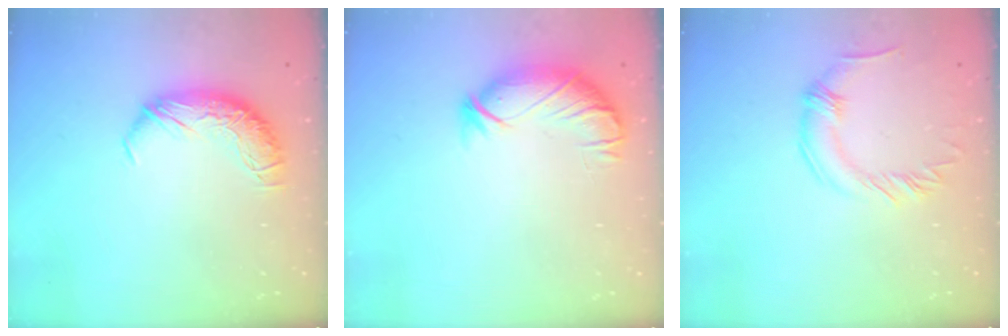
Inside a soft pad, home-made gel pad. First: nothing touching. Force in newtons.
{"total": 3.8, "press": 3.2, "slide": 2.0}
{"total": 0.0}